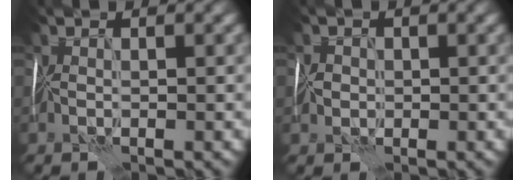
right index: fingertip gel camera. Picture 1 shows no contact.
{"total": 1.4, "force": [-0.7, 1.2, -0.3], "torque": [0.001, 0.001, -0.010]}